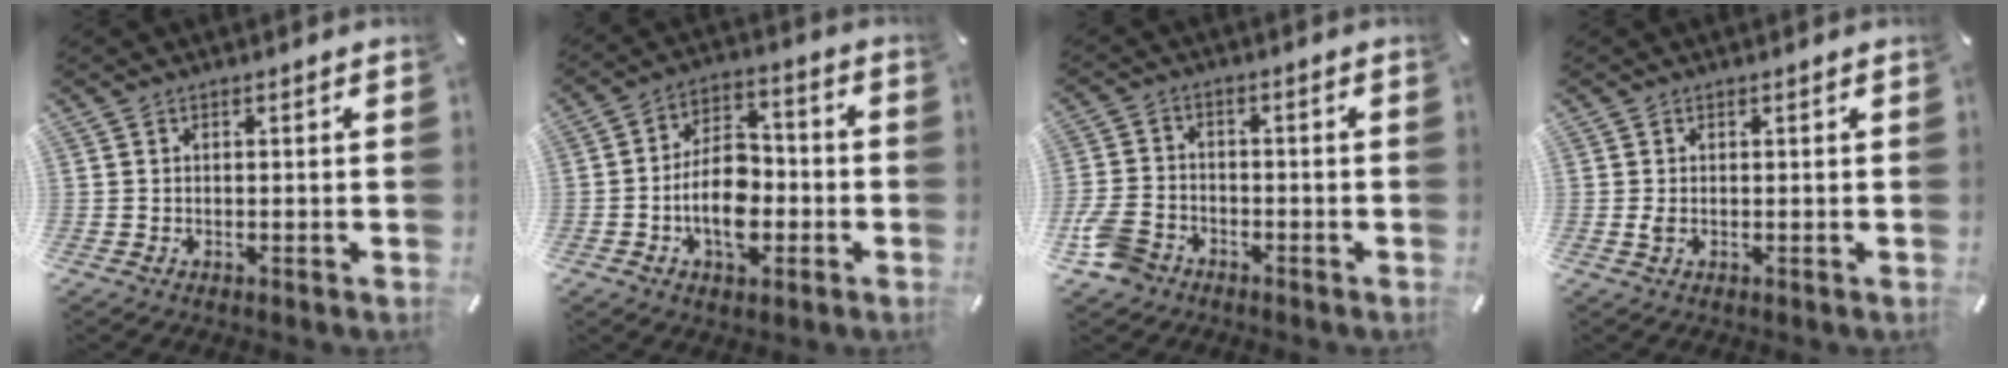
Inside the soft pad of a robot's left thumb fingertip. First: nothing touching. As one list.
[{"total": 12.7, "force": [-3.1, 8.2, 9.1], "torque": [-0.172, 0.007, -0.053]}, {"total": 7.3, "force": [-4.1, 4.9, 3.5], "torque": [-0.089, 0.014, -0.082]}, {"total": 1.2, "force": [0.0, 0.5, 1.1], "torque": [-0.028, -0.003, -0.002]}]